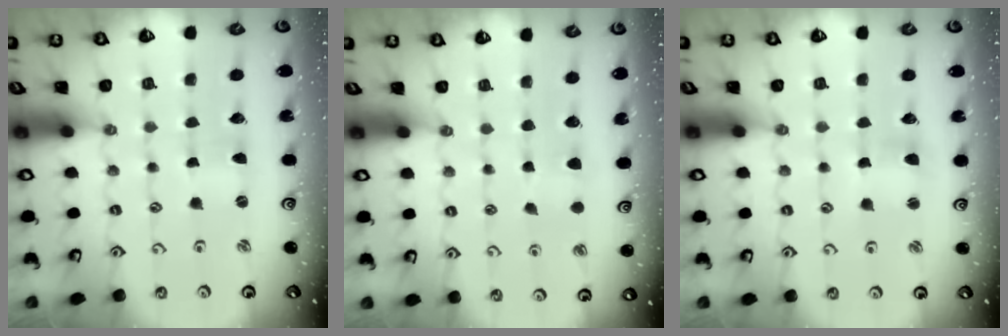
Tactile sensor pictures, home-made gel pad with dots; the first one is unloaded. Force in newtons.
{"total": 3.9, "press": 3.9, "slide": 0.5}
{"total": 3.3, "press": 3.2, "slide": 0.3}